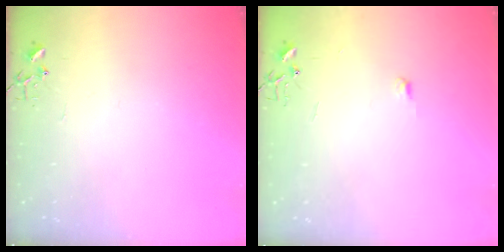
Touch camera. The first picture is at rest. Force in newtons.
{"total": 4.1, "press": 4.0, "slide": 0.5}